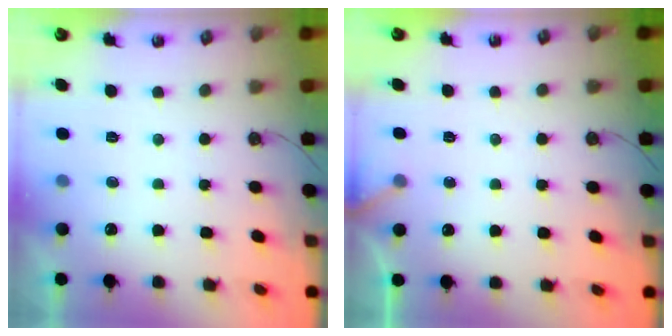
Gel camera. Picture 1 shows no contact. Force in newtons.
{"total": 2.3, "press": 2.3, "slide": 0.1}